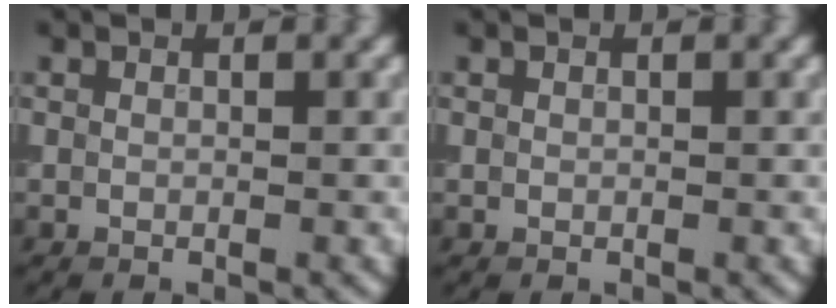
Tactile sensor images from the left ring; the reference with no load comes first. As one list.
[{"total": 0.0}]